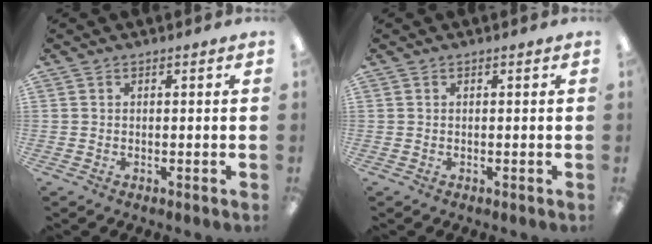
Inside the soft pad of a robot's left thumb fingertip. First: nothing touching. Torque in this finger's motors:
{"motor_torque": [-0.15, -0.06, 0.00, -0.01, 0.00]}